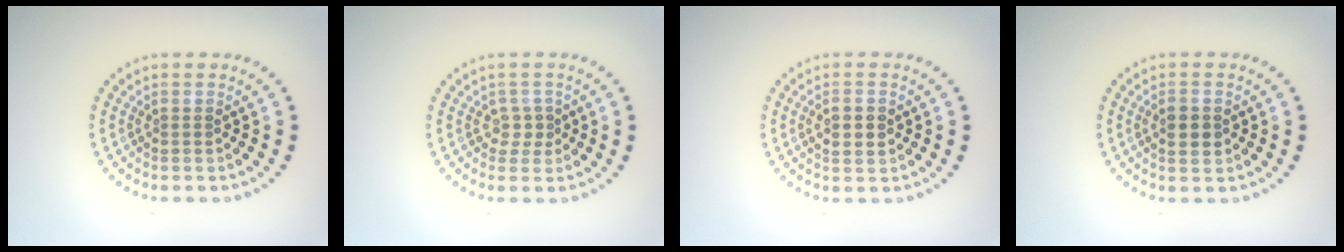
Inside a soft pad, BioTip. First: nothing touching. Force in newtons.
{"total": 1.6, "press": 1.3, "slide": 1.0}
{"total": 2.0, "press": 2.0, "slide": 0.2}
{"total": 2.2, "press": 2.2, "slide": 0.1}